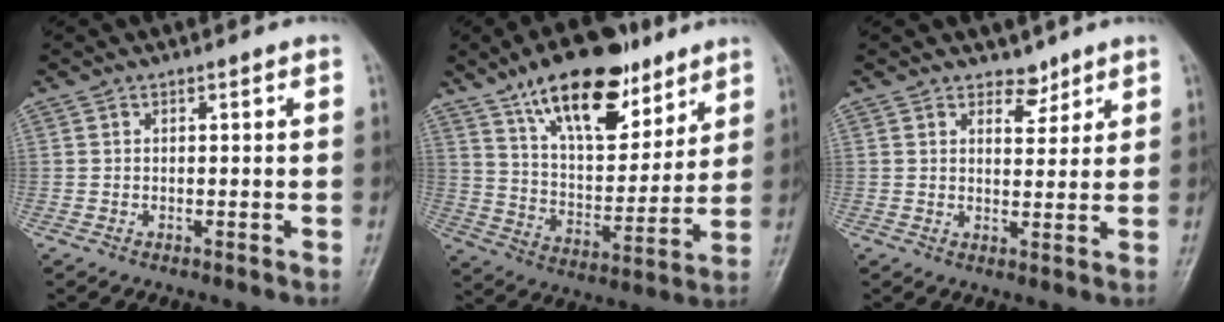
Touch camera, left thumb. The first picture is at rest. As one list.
[{"total": 19.7, "force": [12.5, 8.9, 12.3], "torque": [-0.155, -0.057, 0.216]}, {"total": 3.3, "force": [2.6, 1.9, 0.8], "torque": [0.009, -0.019, 0.040]}]